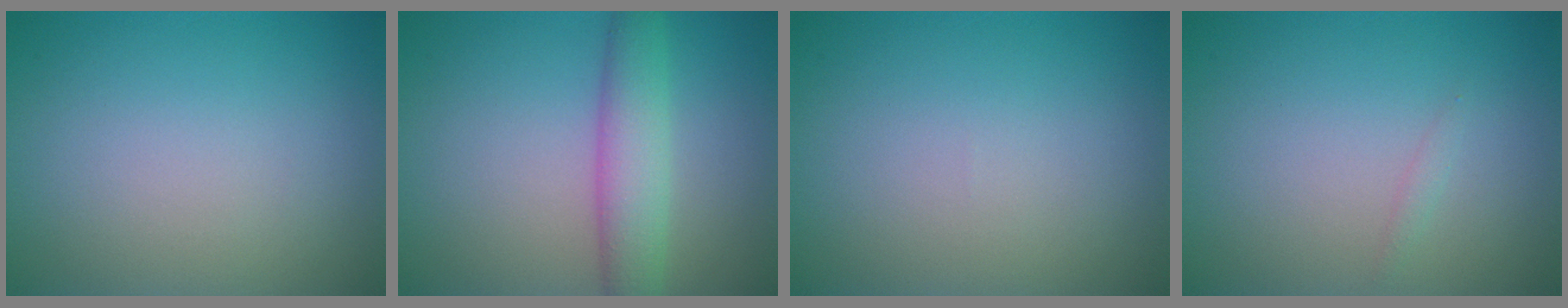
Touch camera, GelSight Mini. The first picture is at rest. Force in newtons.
{"total": 4.1, "press": 4.1, "slide": 0.1}
{"total": 0.0}
{"total": 0.5, "press": 0.5, "slide": 0.0}